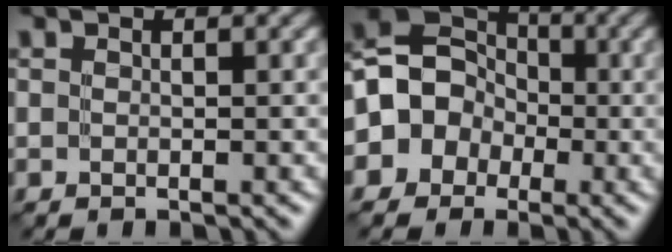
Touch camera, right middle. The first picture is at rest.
{"total": 6.9, "force": [-1.4, 6.2, 2.6], "torque": [-0.027, 0.010, -0.053]}